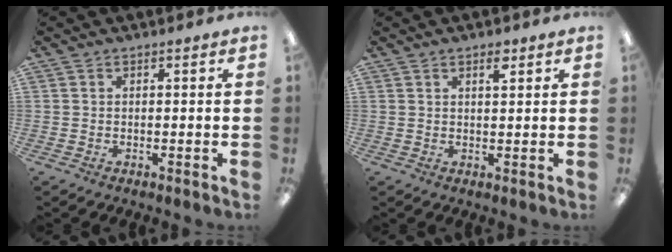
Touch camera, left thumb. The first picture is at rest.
{"total": 2.7, "force": [1.9, 0.8, 1.7], "torque": [-0.021, -0.004, 0.030]}